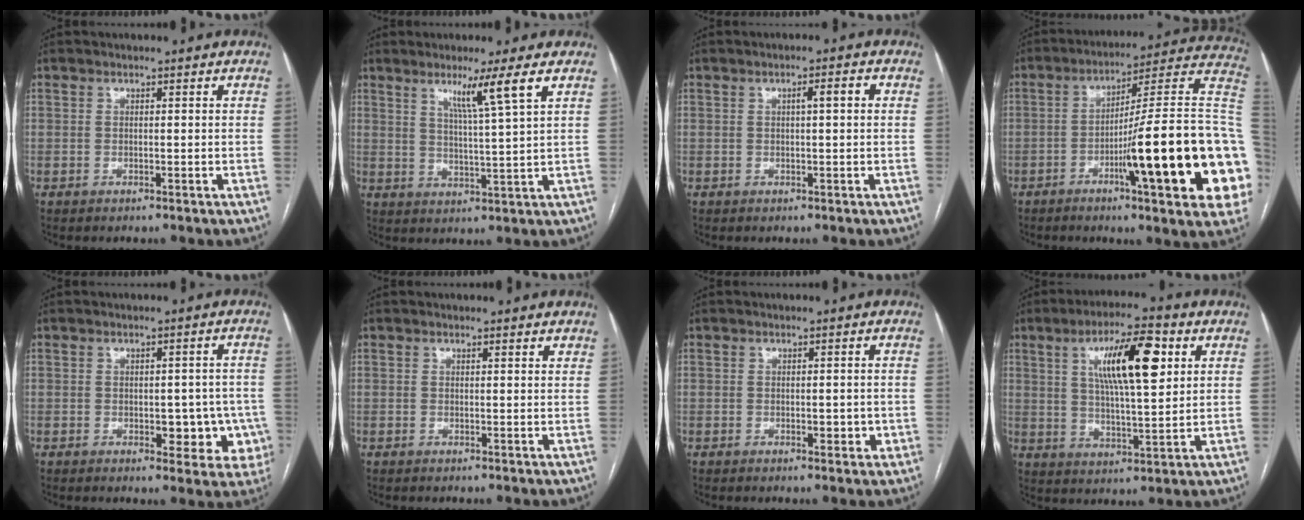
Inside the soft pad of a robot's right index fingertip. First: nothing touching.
{"total": 6.8, "force": [3.7, -1.6, 5.5], "torque": [-0.097, -0.013, 0.067]}
{"total": 2.3, "force": [0.4, 0.3, 2.3], "torque": [-0.039, 0.005, 0.007]}
{"total": 26.5, "force": [-5.7, 1.5, 25.9], "torque": [-0.260, 0.004, -0.090]}
{"total": 7.2, "force": [-1.5, 3.8, 5.9], "torque": [-0.048, 0.013, -0.011]}
{"total": 1.9, "force": [1.8, 0.4, 0.5], "torque": [-0.014, 0.000, 0.013]}
{"total": 2.3, "force": [-0.4, 1.1, 1.9], "torque": [-0.027, 0.002, 0.000]}
{"total": 13.0, "force": [4.5, 2.6, 11.9], "torque": [-0.208, 0.011, 0.077]}